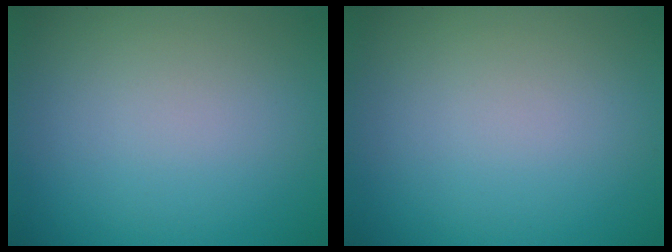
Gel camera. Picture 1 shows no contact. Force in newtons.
{"total": 0.0}